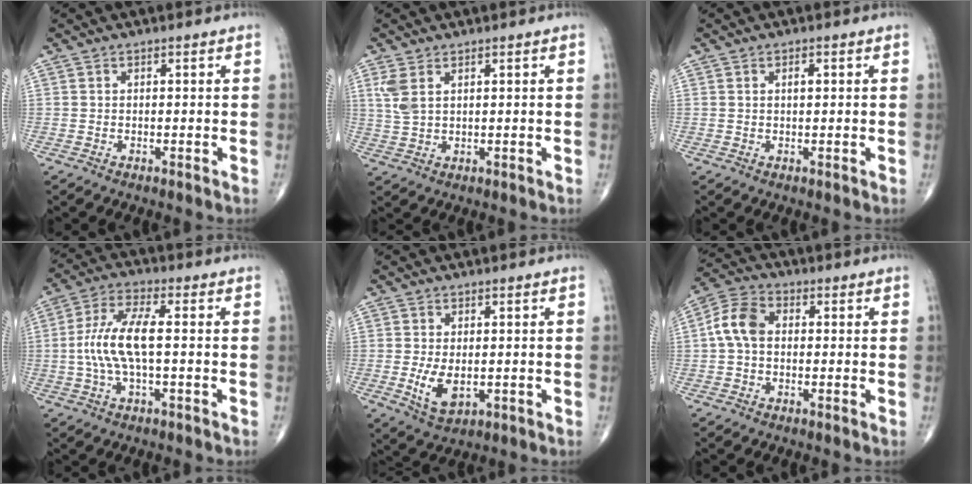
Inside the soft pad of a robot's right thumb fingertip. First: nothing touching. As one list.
[{"total": 4.0, "force": [1.8, 1.9, 3.0], "torque": [-0.071, 0.001, 0.046]}, {"total": 1.2, "force": [0.4, 0.6, 1.0], "torque": [-0.018, 0.001, 0.005]}, {"total": 10.2, "force": [-0.4, 3.4, 9.6], "torque": [-0.214, 0.023, -0.012]}, {"total": 6.0, "force": [-0.8, 3.3, 4.9], "torque": [-0.089, -0.014, -0.007]}, {"total": 7.2, "force": [0.2, 5.0, 5.2], "torque": [-0.102, 0.023, -0.006]}]